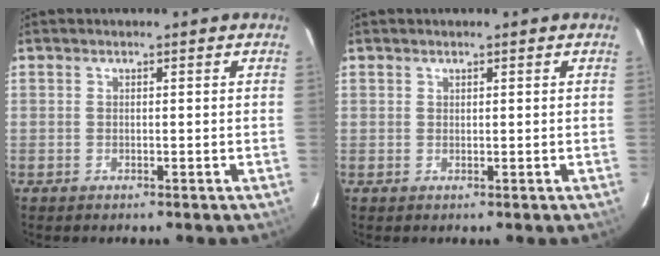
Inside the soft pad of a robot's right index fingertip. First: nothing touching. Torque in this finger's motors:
{"motor_torque": [-0.57, 0.14, -0.73, -0.21]}